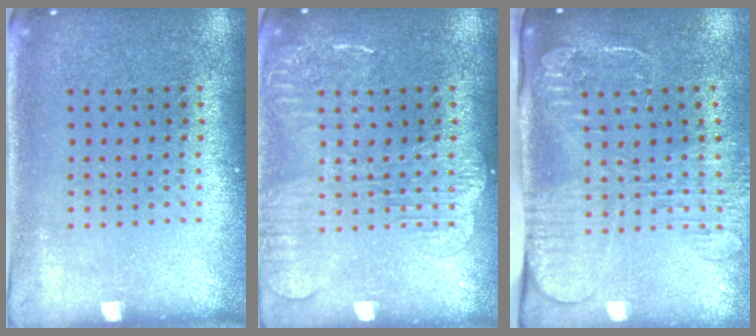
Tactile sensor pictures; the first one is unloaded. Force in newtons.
{"total": 2.8, "press": 2.8, "slide": 0.3}
{"total": 2.6, "press": 2.1, "slide": 1.6}